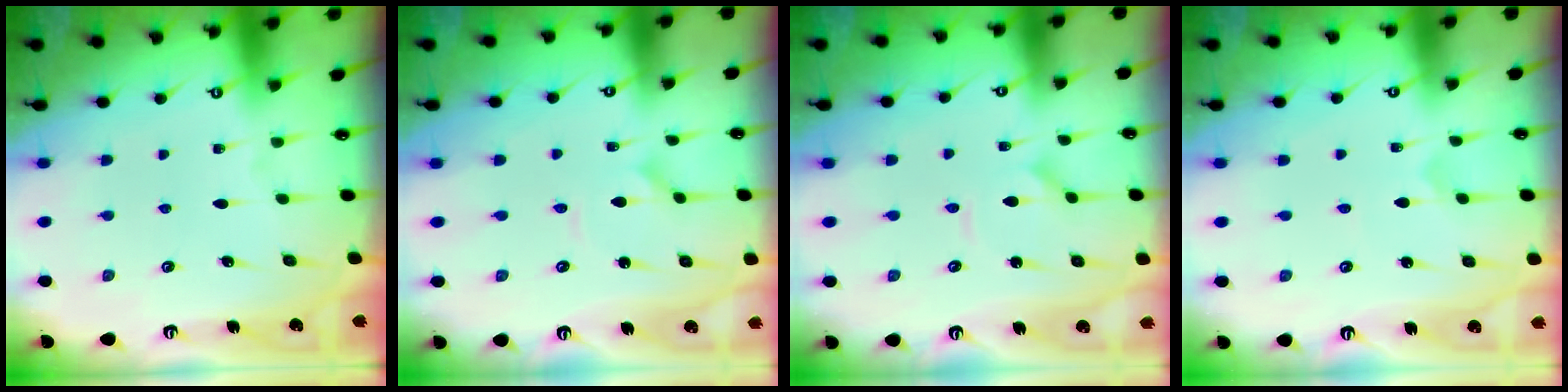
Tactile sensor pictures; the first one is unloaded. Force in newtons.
{"total": 0.9, "press": 0.9, "slide": 0.0}
{"total": 1.5, "press": 1.4, "slide": 0.3}
{"total": 0.6, "press": 0.6, "slide": 0.0}